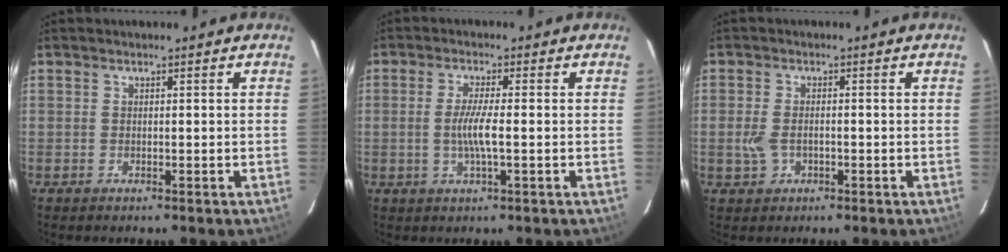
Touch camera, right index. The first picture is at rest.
{"total": 4.7, "force": [-0.8, 0.2, 4.6], "torque": [-0.086, -0.005, -0.015]}
{"total": 3.5, "force": [-1.1, 2.3, 2.5], "torque": [-0.057, 0.000, -0.015]}